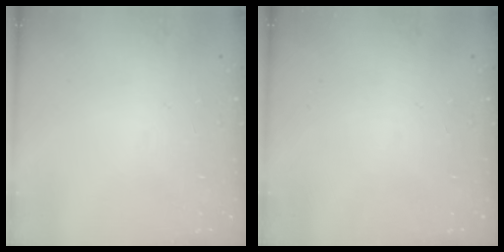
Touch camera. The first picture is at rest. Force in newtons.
{"total": 0.0}